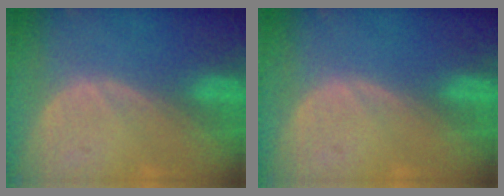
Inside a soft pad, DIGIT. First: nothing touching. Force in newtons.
{"total": 0.0}